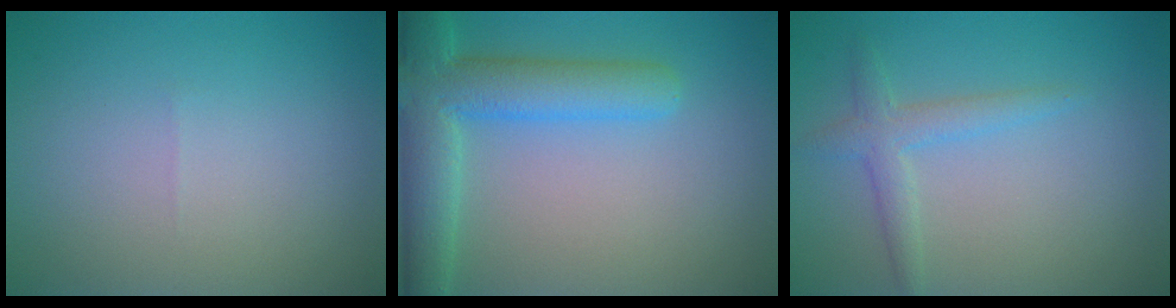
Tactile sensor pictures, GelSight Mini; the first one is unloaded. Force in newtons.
{"total": 6.8, "press": 6.8, "slide": 0.5}
{"total": 2.3, "press": 2.3, "slide": 0.1}